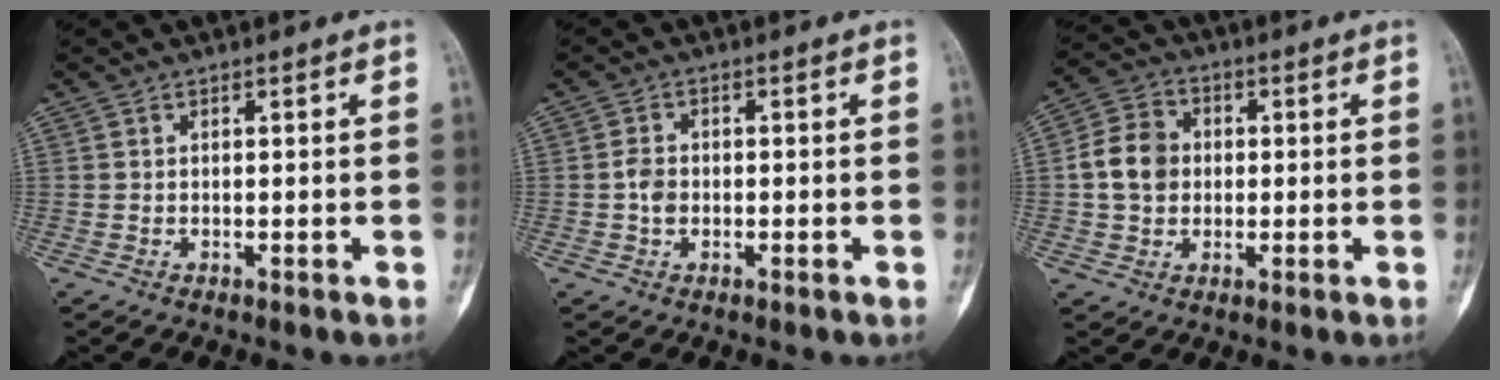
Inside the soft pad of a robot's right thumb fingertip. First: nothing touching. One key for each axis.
{"total": 2.8, "fx": -0.5, "fy": 2.1, "fz": 1.8, "tx": -0.026, "ty": 0.007, "tz": -0.015}
{"total": 8.6, "fx": 0.3, "fy": 7.1, "fz": 4.7, "tx": -0.068, "ty": 0.015, "tz": -0.002}